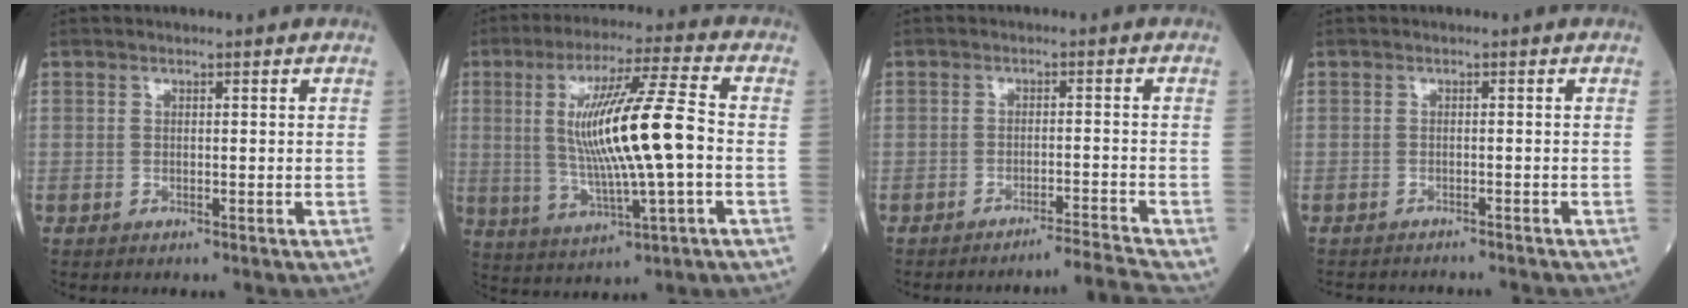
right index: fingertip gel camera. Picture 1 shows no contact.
{"total": 14.8, "force": [0.0, 0.6, 14.7], "torque": [-0.277, 0.003, 0.001]}
{"total": 4.7, "force": [-4.2, -2.2, 0.2], "torque": [-0.001, -0.001, -0.062]}
{"total": 6.4, "force": [-6.1, 1.1, 1.3], "torque": [-0.010, -0.003, -0.081]}